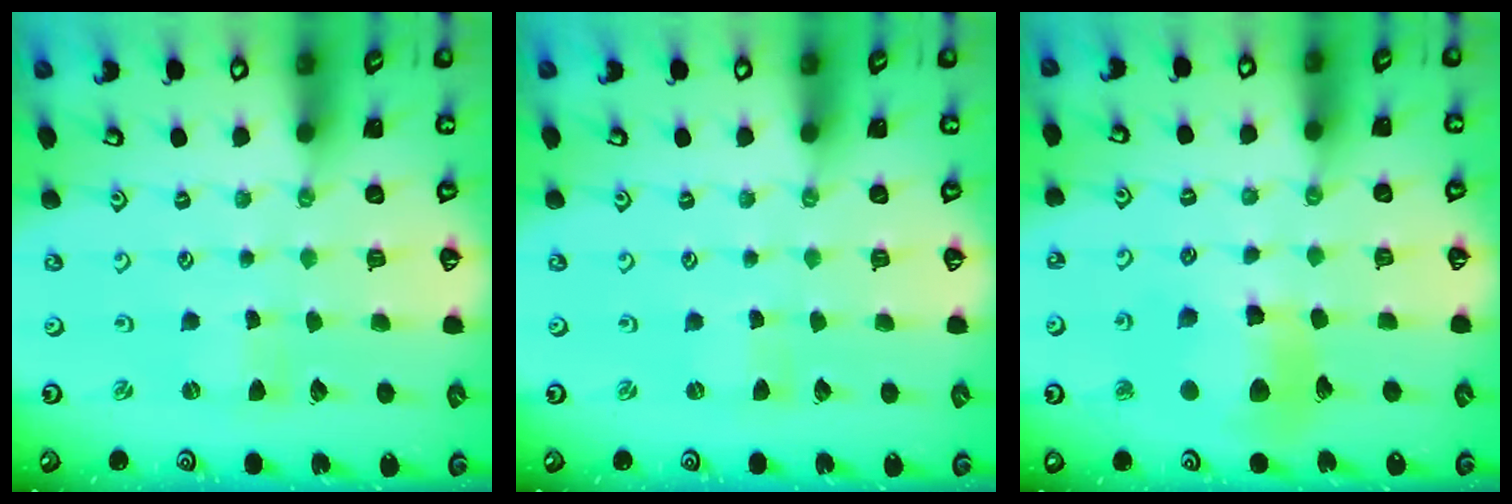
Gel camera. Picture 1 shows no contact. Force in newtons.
{"total": 0.0}
{"total": 11.1, "press": 11.1, "slide": 0.9}